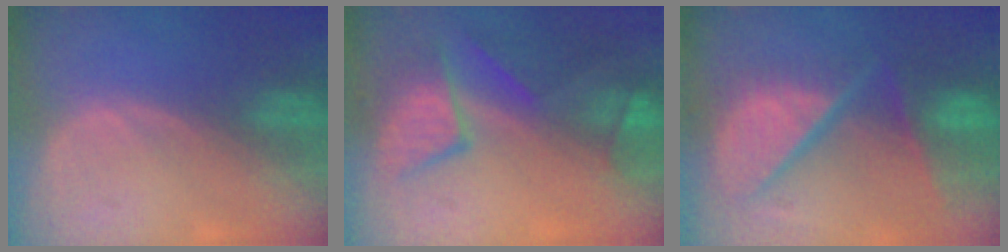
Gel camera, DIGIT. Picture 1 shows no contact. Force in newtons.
{"total": 9.5, "press": 8.4, "slide": 4.5}
{"total": 12.1, "press": 10.0, "slide": 6.8}